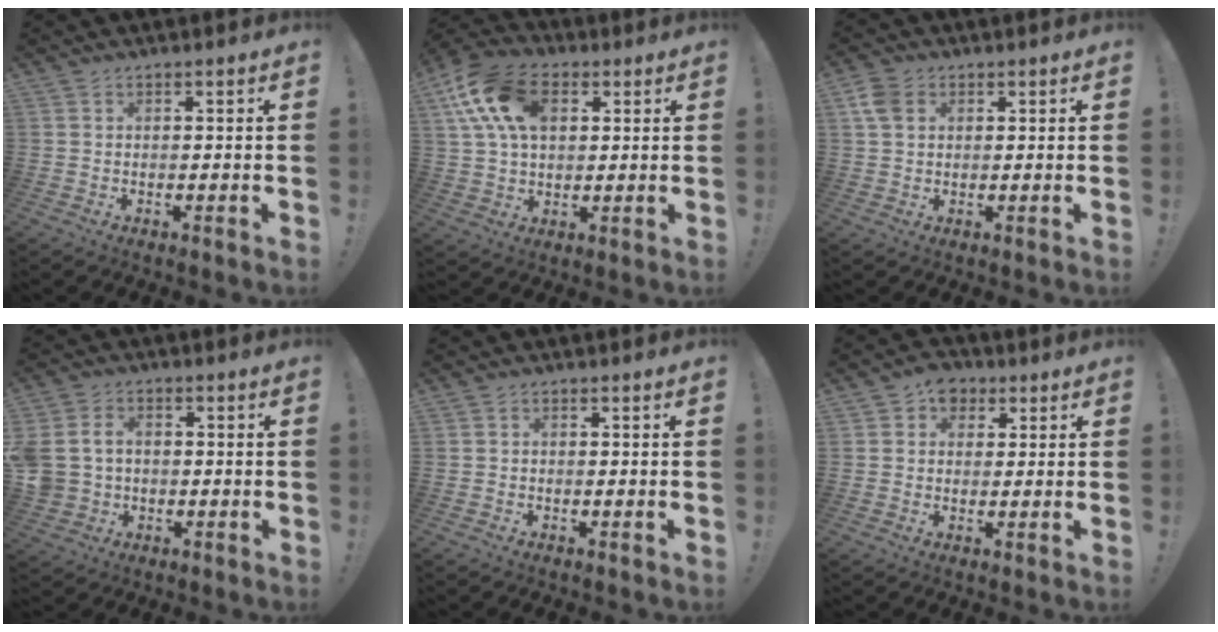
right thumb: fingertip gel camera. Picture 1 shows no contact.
{"total": 17.7, "force": [6.4, 11.6, 11.8], "torque": [-0.210, -0.005, 0.122]}
{"total": 6.1, "force": [2.0, 4.4, 3.7], "torque": [-0.069, 0.004, 0.040]}
{"total": 8.1, "force": [0.7, 6.7, 4.6], "torque": [-0.102, 0.006, 0.020]}
{"total": 0.5, "force": [-0.5, 0.1, 0.2], "torque": [-0.010, 0.002, -0.007]}
{"total": 5.6, "force": [1.9, 4.8, 2.1], "torque": [-0.024, -0.003, 0.035]}